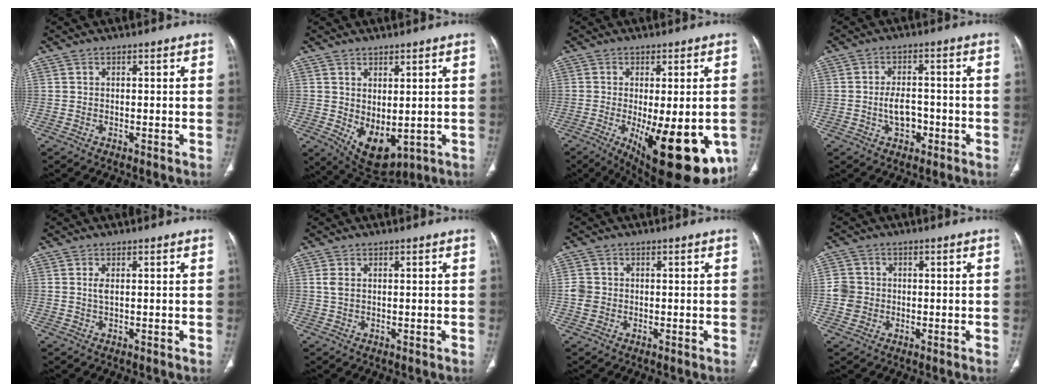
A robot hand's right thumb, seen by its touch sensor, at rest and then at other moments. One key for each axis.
{"total": 8.4, "fx": -0.5, "fy": 4.7, "fz": 6.9, "tx": -0.095, "ty": -0.014, "tz": 0.019}
{"total": 20.6, "fx": -6.7, "fy": 7.7, "fz": 17.9, "tx": -0.199, "ty": -0.025, "tz": -0.074}
{"total": 5.2, "fx": -1.5, "fy": 3.4, "fz": 3.5, "tx": -0.048, "ty": 0.018, "tz": -0.022}
{"total": 1.2, "fx": 0.3, "fy": 0.4, "fz": 1.1, "tx": -0.029, "ty": -0.002, "tz": 0.007}
{"total": 1.7, "fx": 0.4, "fy": 1.0, "fz": 1.3, "tx": -0.036, "ty": 0.000, "tz": 0.009}
{"total": 3.0, "fx": -0.3, "fy": 2.8, "fz": 1.2, "tx": -0.016, "ty": 0.006, "tz": -0.006}
{"total": 4.3, "fx": -0.5, "fy": 4.1, "fz": 1.3, "tx": -0.006, "ty": 0.007, "tz": -0.012}